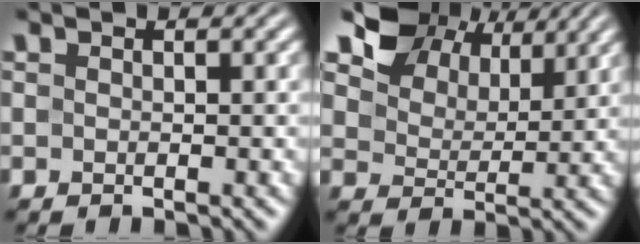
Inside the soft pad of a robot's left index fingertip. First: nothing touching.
{"total": 8.3, "force": [5.9, 4.5, 3.7], "torque": [-0.087, 0.009, 0.105]}